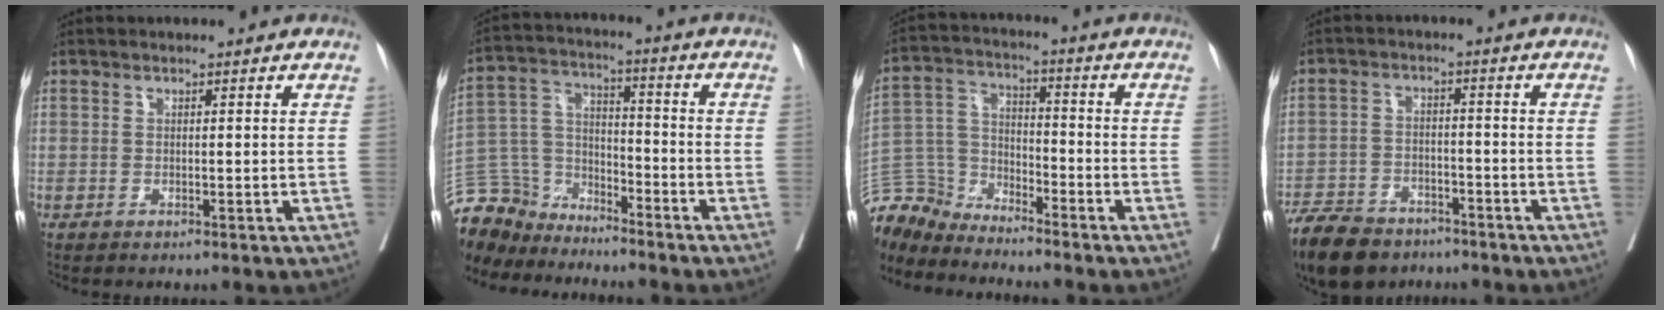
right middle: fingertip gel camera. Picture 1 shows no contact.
{"total": 11.1, "force": [-10.3, 4.1, 0.1], "torque": [-0.016, 0.032, -0.200]}
{"total": 9.3, "force": [-9.2, 1.3, -0.5], "torque": [-0.002, 0.022, -0.188]}
{"total": 10.5, "force": [-8.3, 4.9, 4.2], "torque": [-0.082, -0.012, -0.138]}